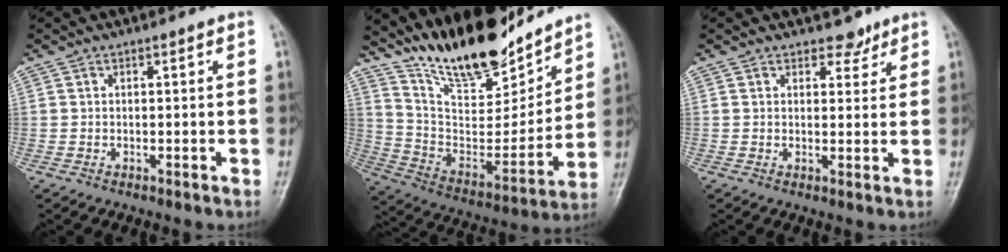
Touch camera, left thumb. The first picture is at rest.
{"total": 20.5, "force": [17.1, 6.1, 9.4], "torque": [-0.115, -0.103, 0.305]}
{"total": 3.1, "force": [2.4, 1.7, 0.7], "torque": [0.012, -0.014, 0.032]}